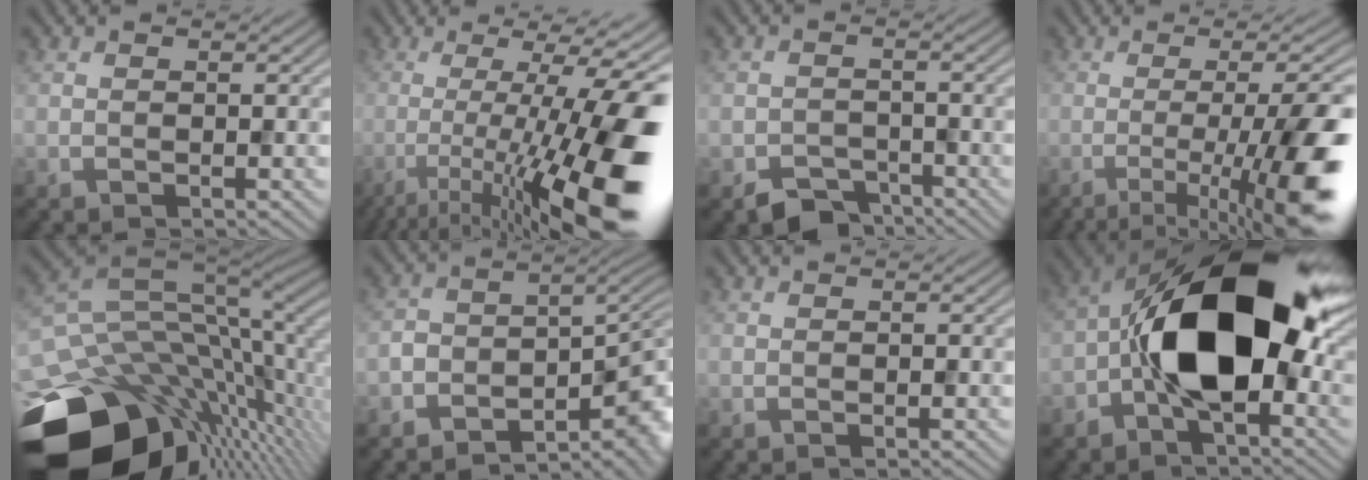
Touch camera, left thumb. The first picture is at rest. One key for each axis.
{"total": 18.7, "fx": -6.3, "fy": 4.1, "fz": 17.2, "tx": -0.236, "ty": -0.008, "tz": -0.100}
{"total": 4.1, "fx": -3.1, "fy": 2.3, "fz": 1.4, "tx": -0.020, "ty": -0.007, "tz": -0.059}
{"total": 14.0, "fx": -4.6, "fy": 3.1, "fz": 12.8, "tx": -0.168, "ty": 0.002, "tz": -0.072}
{"total": 18.5, "fx": -7.0, "fy": 11.3, "fz": 12.9, "tx": -0.269, "ty": -0.026, "tz": -0.104}
{"total": 8.1, "fx": -4.7, "fy": 4.4, "fz": 5.0, "tx": -0.058, "ty": -0.029, "tz": -0.074}
{"total": 0.0}
{"total": 16.2, "fx": -1.3, "fy": 8.9, "fz": 13.5, "tx": -0.219, "ty": 0.011, "tz": -0.040}